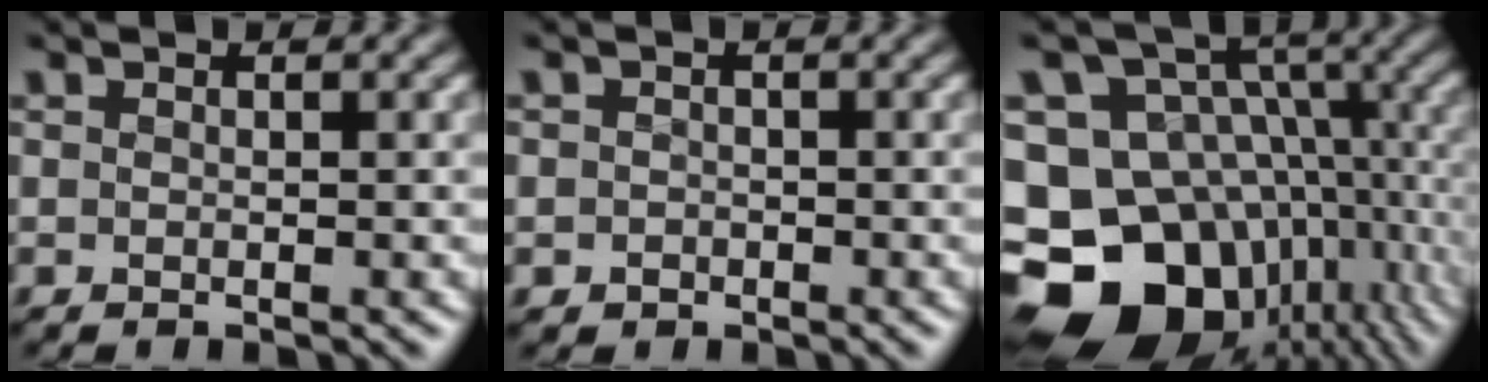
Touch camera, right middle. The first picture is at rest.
{"total": 1.0, "force": [-0.2, 1.0, -0.2], "torque": [0.021, 0.001, -0.009]}
{"total": 19.0, "force": [-6.7, 15.0, 9.5], "torque": [-0.197, -0.012, -0.095]}